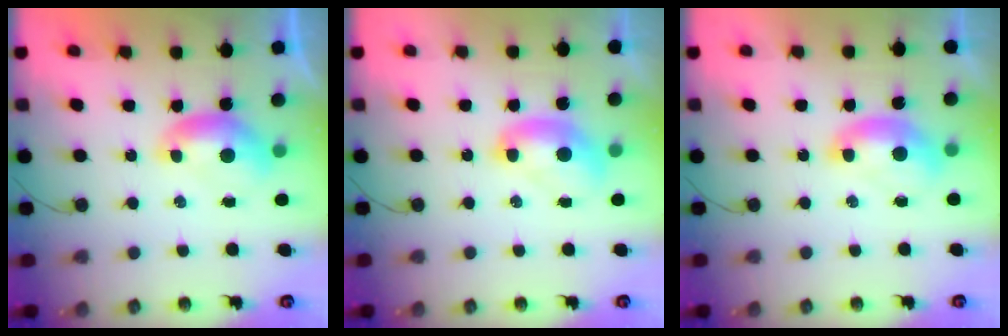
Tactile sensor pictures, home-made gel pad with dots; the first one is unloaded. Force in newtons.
{"total": 2.0, "press": 2.0, "slide": 0.2}
{"total": 2.0, "press": 2.0, "slide": 0.4}